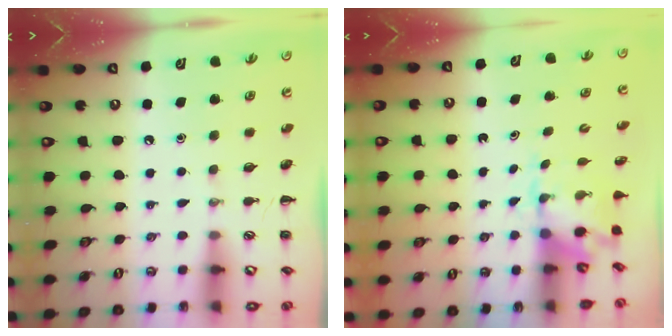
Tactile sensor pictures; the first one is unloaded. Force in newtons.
{"total": 4.1, "press": 4.1, "slide": 0.4}